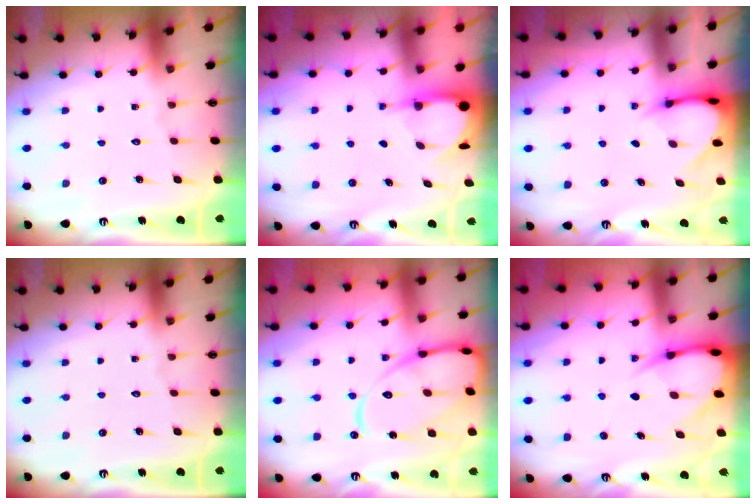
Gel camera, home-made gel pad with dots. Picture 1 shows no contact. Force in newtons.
{"total": 3.9, "press": 3.9, "slide": 0.3}
{"total": 4.3, "press": 4.3, "slide": 0.5}
{"total": 0.0}
{"total": 16.0, "press": 16.0, "slide": 1.7}
{"total": 9.1, "press": 9.1, "slide": 1.0}